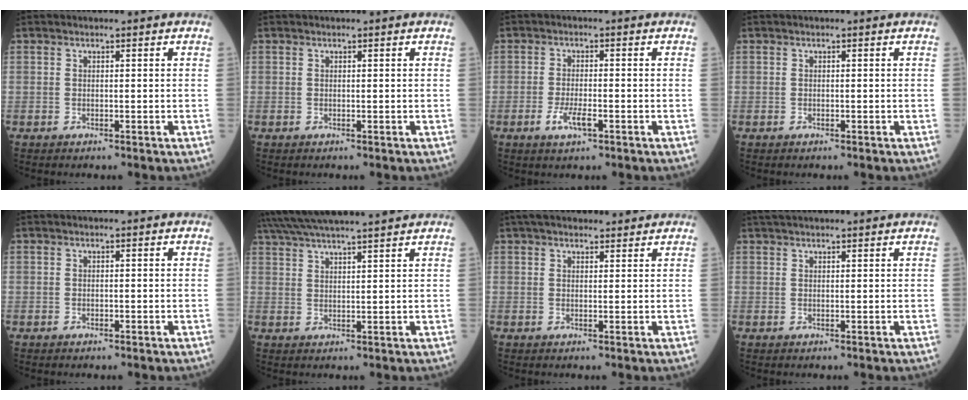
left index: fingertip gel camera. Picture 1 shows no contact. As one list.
[{"total": 0.0}, {"total": 3.6, "force": [-1.8, 0.9, 3.0], "torque": [-0.065, -0.005, -0.035]}, {"total": 0.0}, {"total": 0.0}, {"total": 14.5, "force": [13.1, -0.6, 6.2], "torque": [-0.118, 0.026, 0.194]}, {"total": 9.4, "force": [8.2, 2.3, 3.9], "torque": [-0.050, 0.031, 0.118]}, {"total": 6.2, "force": [5.5, 0.2, 2.8], "torque": [-0.038, 0.033, 0.080]}]